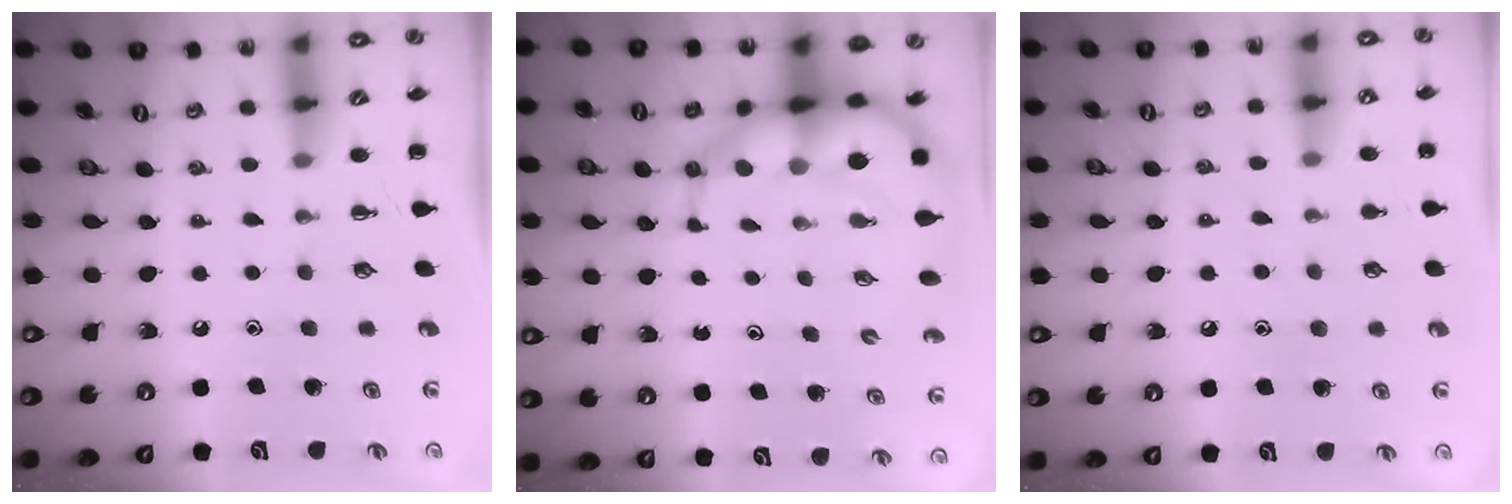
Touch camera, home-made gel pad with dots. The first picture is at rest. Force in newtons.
{"total": 9.6, "press": 9.2, "slide": 2.8}
{"total": 6.7, "press": 6.4, "slide": 1.8}